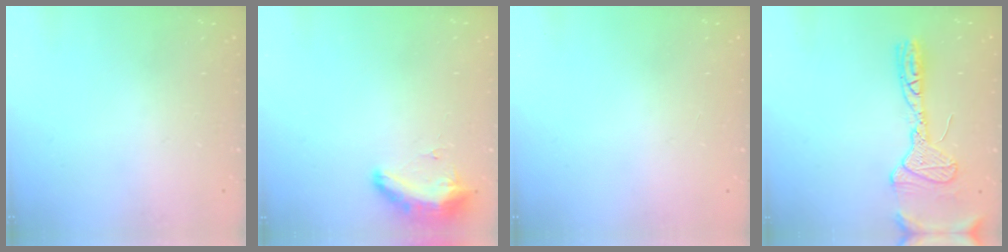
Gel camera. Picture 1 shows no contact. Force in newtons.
{"total": 8.6, "press": 8.5, "slide": 1.2}
{"total": 0.0}
{"total": 14.6, "press": 14.4, "slide": 2.2}